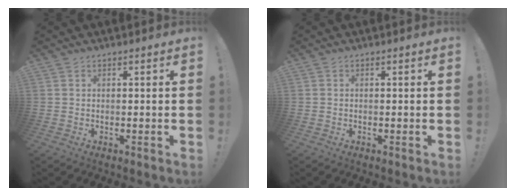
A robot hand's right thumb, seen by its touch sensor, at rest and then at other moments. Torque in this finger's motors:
{"motor_torque": [-0.04, -0.18, -0.11, 0.08, 0.11]}